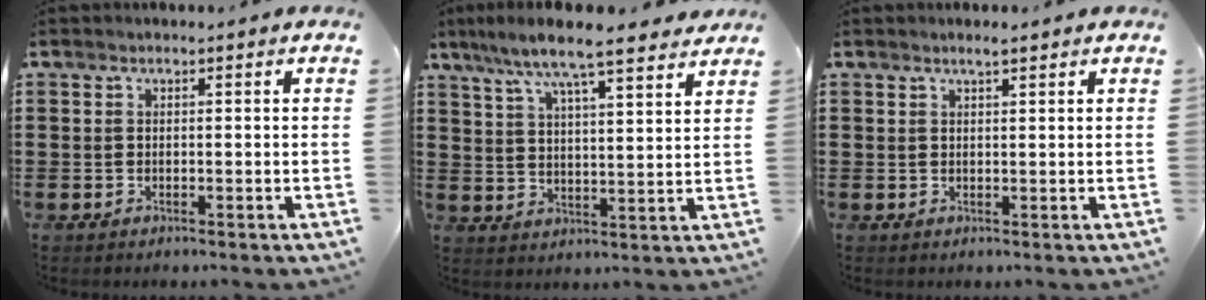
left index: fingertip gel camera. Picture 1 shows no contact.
{"total": 7.9, "force": [6.9, 0.6, 3.9], "torque": [-0.102, -0.030, 0.117]}
{"total": 1.5, "force": [1.2, 0.1, 0.9], "torque": [-0.019, 0.001, 0.021]}